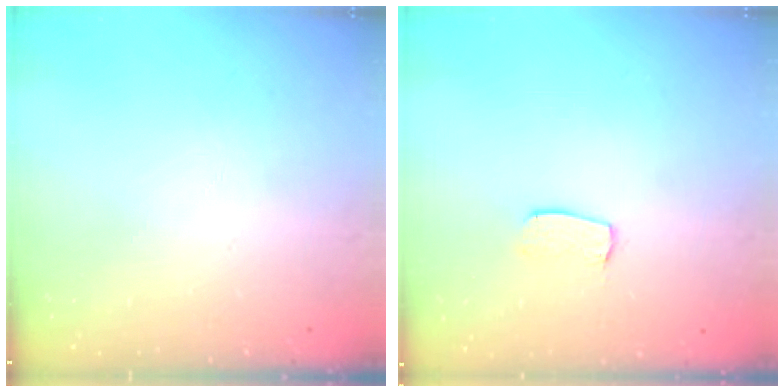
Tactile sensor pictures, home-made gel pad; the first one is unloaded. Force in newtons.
{"total": 5.9, "press": 5.9, "slide": 0.3}